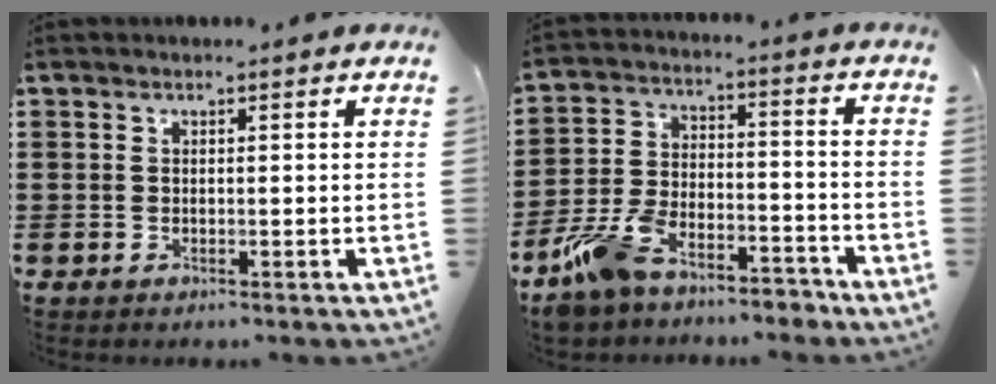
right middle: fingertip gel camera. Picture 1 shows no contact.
{"total": 9.0, "force": [-7.5, 2.7, 4.1], "torque": [-0.097, 0.015, -0.148]}